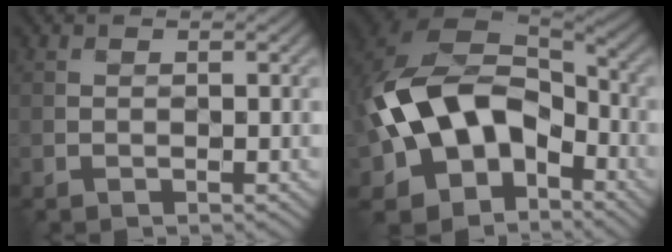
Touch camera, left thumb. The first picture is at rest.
{"total": 15.6, "force": [-3.4, 11.2, 10.3], "torque": [-0.235, -0.026, -0.059]}